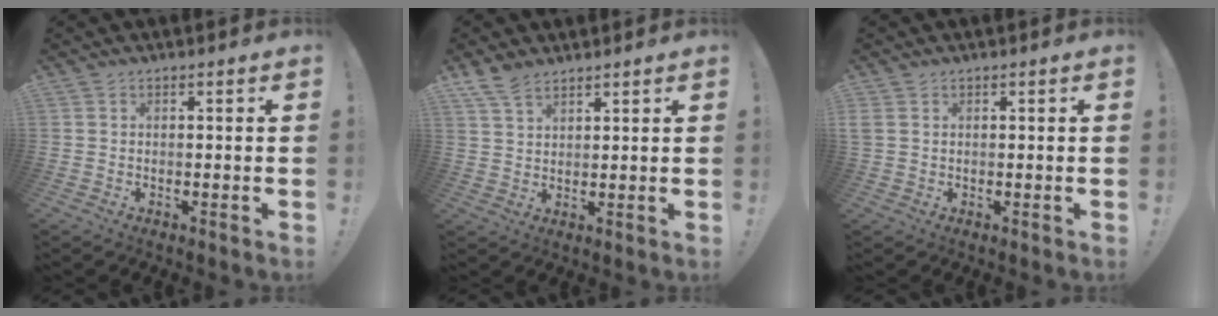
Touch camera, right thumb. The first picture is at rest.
{"total": 5.7, "force": [4.7, 2.2, 2.3], "torque": [-0.044, -0.024, 0.089]}
{"total": 1.8, "force": [0.7, 1.2, 1.1], "torque": [-0.028, 0.007, 0.016]}